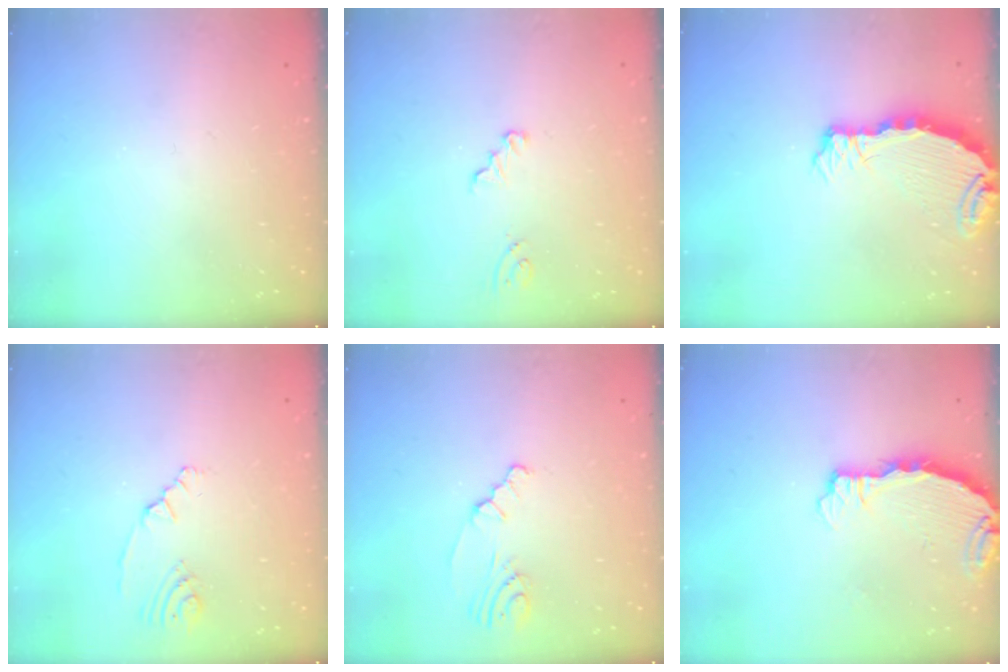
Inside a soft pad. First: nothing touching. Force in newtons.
{"total": 2.1, "press": 2.1, "slide": 0.2}
{"total": 7.5, "press": 7.4, "slide": 0.8}
{"total": 2.5, "press": 2.2, "slide": 1.1}
{"total": 2.4, "press": 2.4, "slide": 0.4}
{"total": 3.7, "press": 3.7, "slide": 0.3}